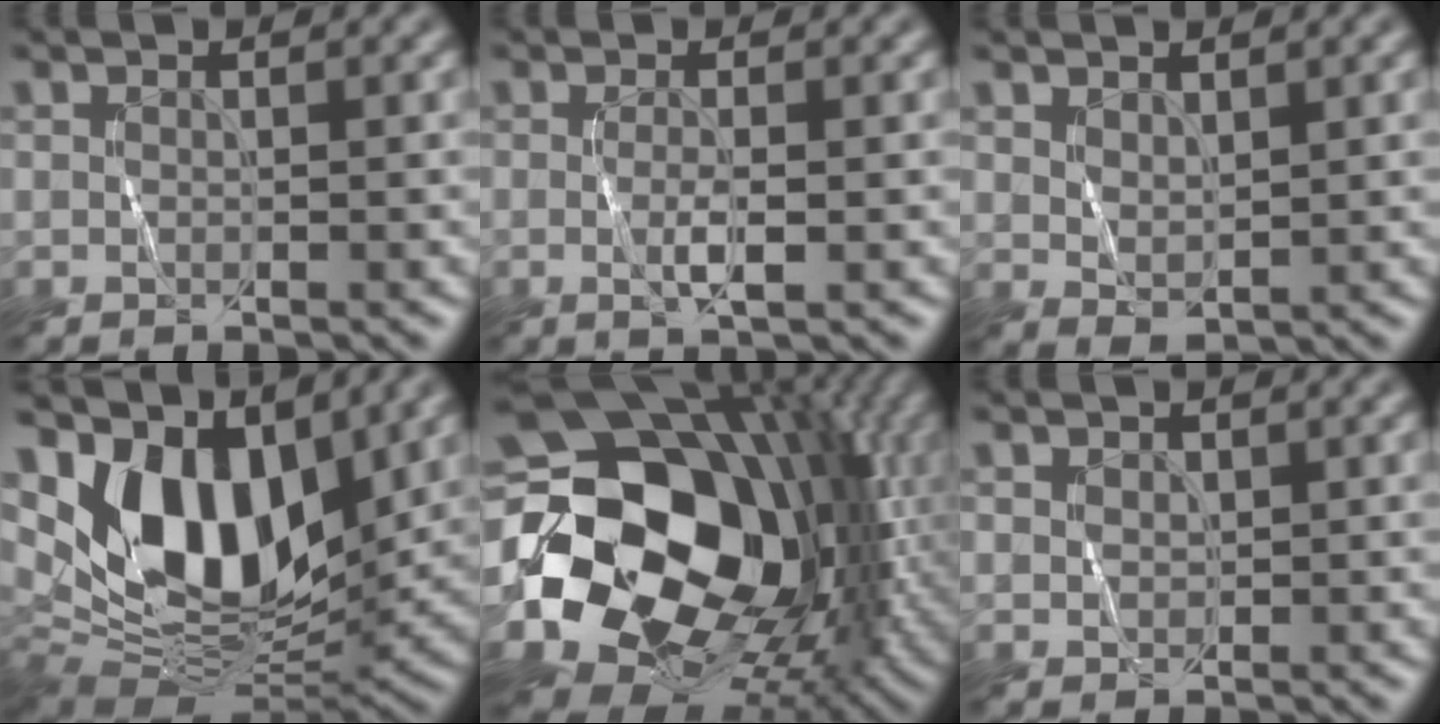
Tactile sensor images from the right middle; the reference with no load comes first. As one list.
[{"total": 1.9, "force": [-0.2, 0.3, 1.9], "torque": [-0.039, -0.007, -0.005]}, {"total": 1.8, "force": [1.2, 0.8, 1.0], "torque": [-0.024, -0.006, 0.030]}, {"total": 10.4, "force": [4.1, 6.1, 7.3], "torque": [-0.130, -0.012, 0.071]}, {"total": 21.3, "force": [-1.6, 16.5, 13.5], "torque": [-0.233, -0.036, -0.024]}, {"total": 1.2, "force": [0.5, 1.0, 0.4], "torque": [-0.009, -0.002, 0.013]}]